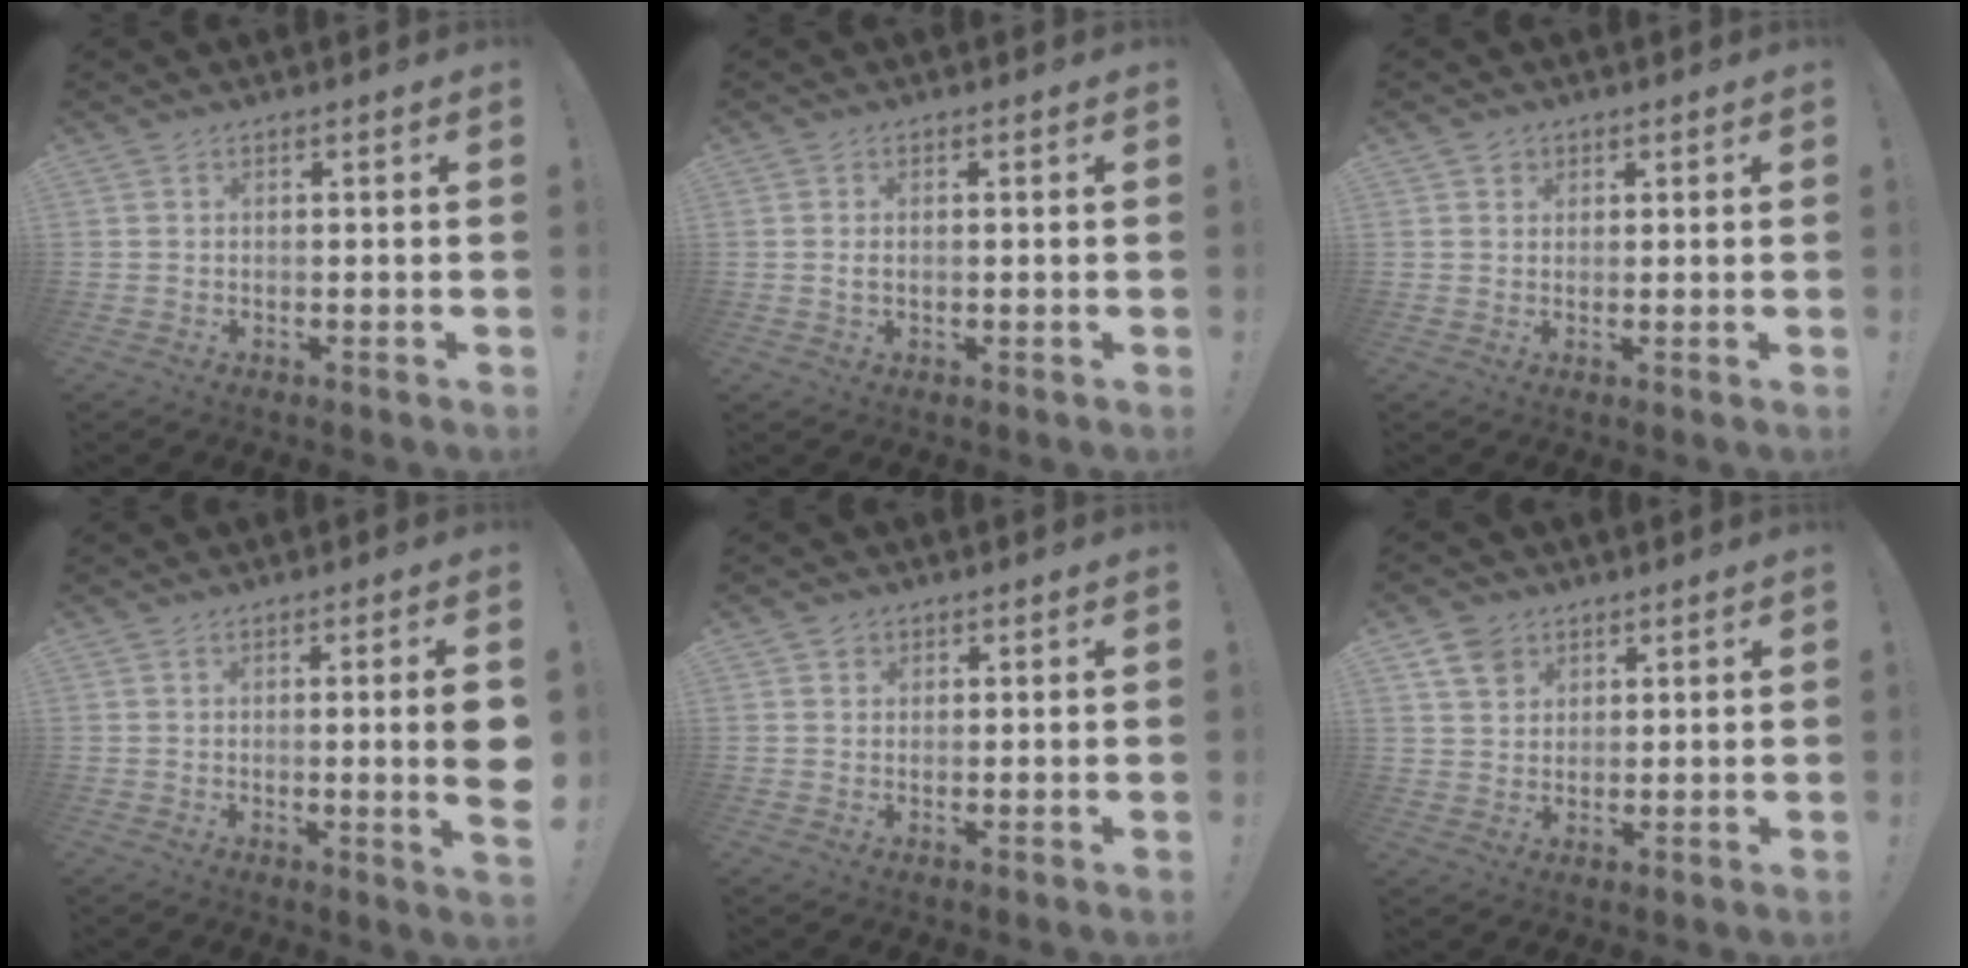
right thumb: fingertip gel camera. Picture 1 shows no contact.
{"total": 1.6, "force": [0.0, 0.9, 1.4], "torque": [-0.018, 0.000, -0.001]}
{"total": 1.7, "force": [0.9, 1.5, 0.2], "torque": [0.003, -0.004, 0.014]}
{"total": 7.0, "force": [0.3, -0.4, 6.9], "torque": [-0.107, -0.010, 0.002]}
{"total": 1.5, "force": [0.9, 1.2, 0.2], "torque": [0.005, -0.005, 0.014]}
{"total": 7.0, "force": [4.1, 5.3, 2.0], "torque": [-0.035, -0.019, 0.080]}